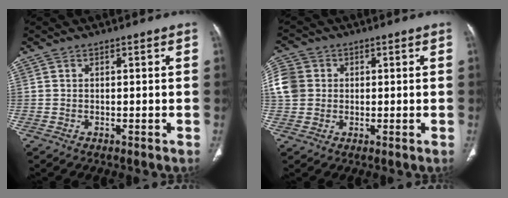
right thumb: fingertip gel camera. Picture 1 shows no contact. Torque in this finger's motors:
{"motor_torque": [1.20, 1.13, 0.43, -0.30, 0.13]}